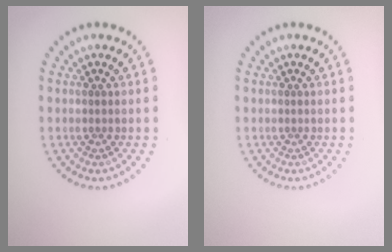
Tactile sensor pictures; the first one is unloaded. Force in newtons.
{"total": 0.0}